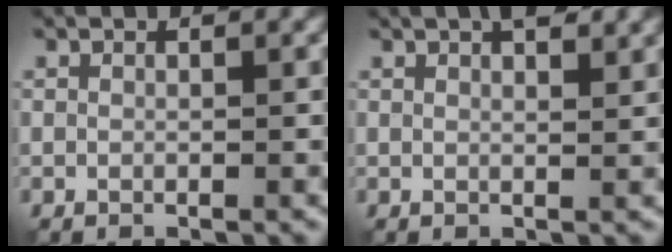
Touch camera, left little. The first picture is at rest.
{"total": 2.7, "force": [1.8, 0.8, 1.9], "torque": [-0.025, 0.003, 0.025]}